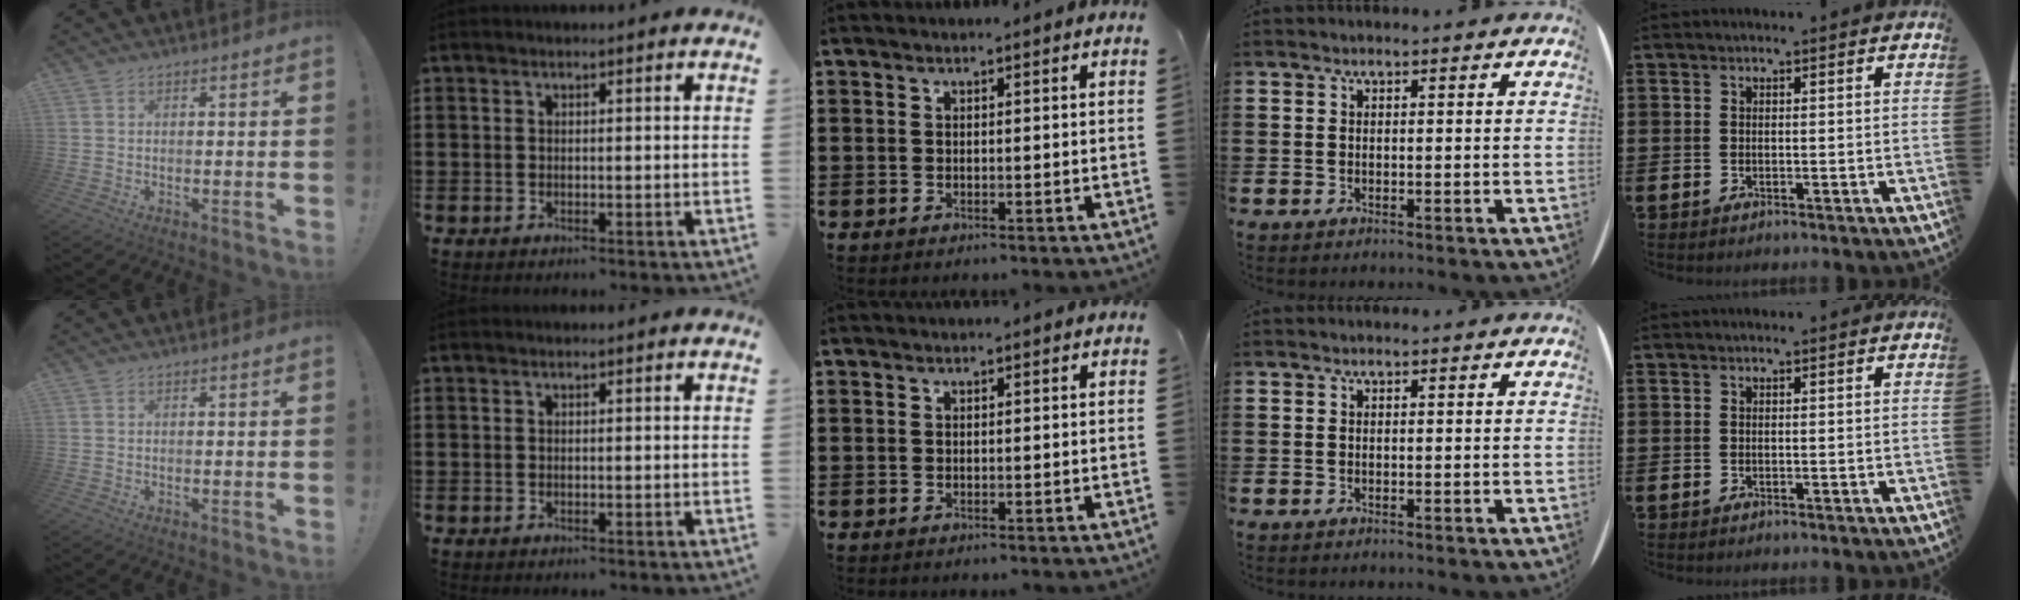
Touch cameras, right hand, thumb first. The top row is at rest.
{}